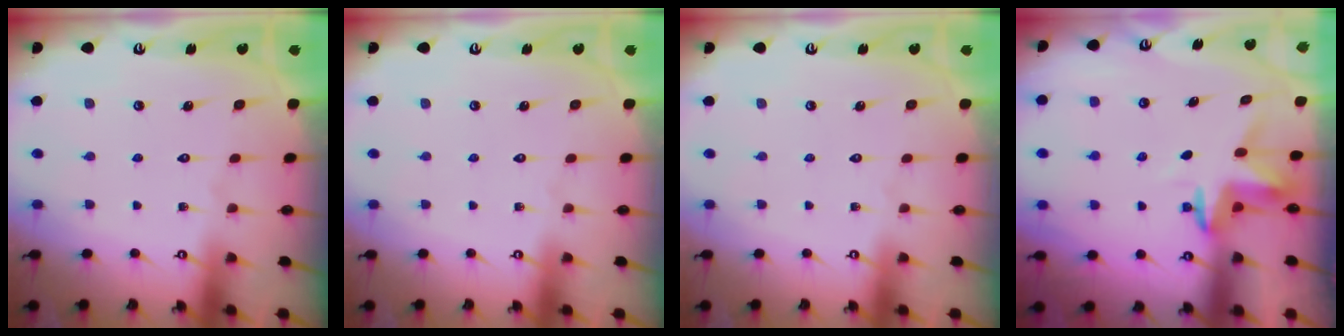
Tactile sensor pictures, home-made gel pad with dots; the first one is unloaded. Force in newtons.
{"total": 0.0}
{"total": 0.0}
{"total": 3.5, "press": 3.5, "slide": 0.2}